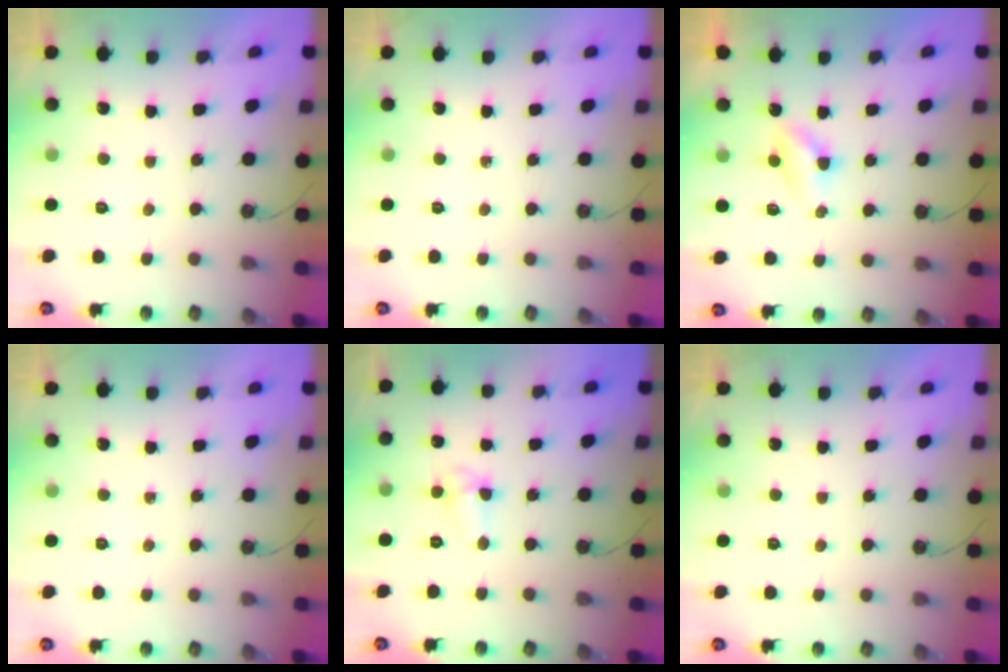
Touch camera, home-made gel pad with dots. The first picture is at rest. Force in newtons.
{"total": 0.0}
{"total": 3.1, "press": 3.1, "slide": 0.4}
{"total": 0.0}
{"total": 3.7, "press": 3.7, "slide": 0.3}
{"total": 0.0}